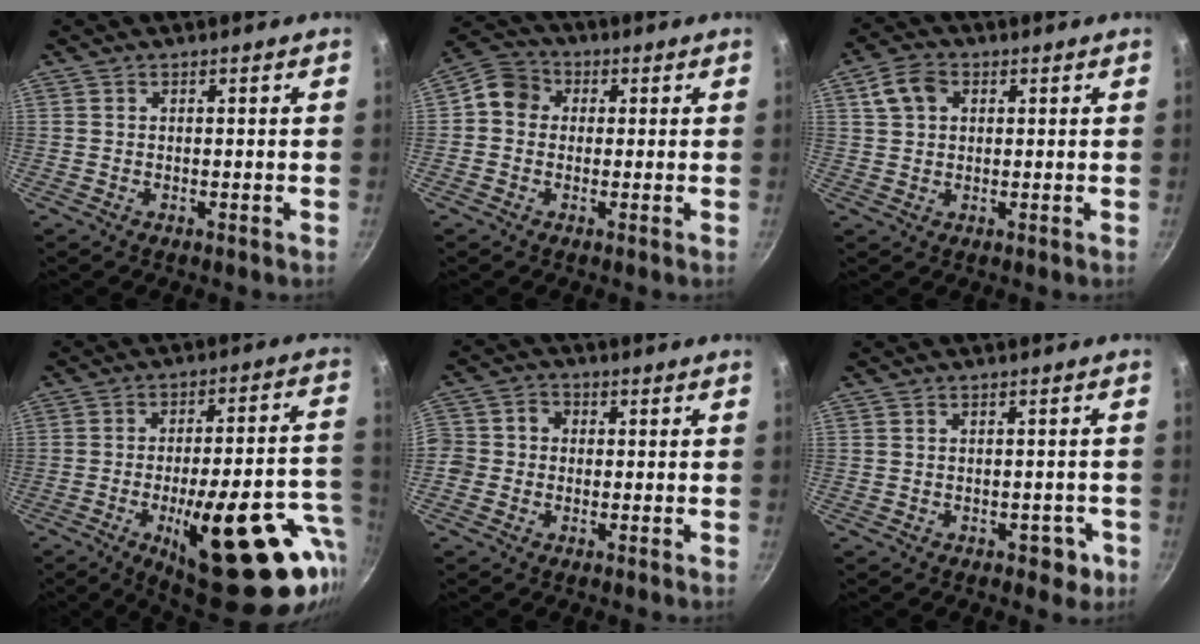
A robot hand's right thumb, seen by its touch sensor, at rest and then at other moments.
{"total": 6.4, "force": [0.4, 5.7, 2.8], "torque": [-0.024, 0.014, -0.015]}
{"total": 5.9, "force": [2.0, 4.2, 3.6], "torque": [-0.058, 0.007, 0.032]}
{"total": 28.3, "force": [-9.8, 10.1, 24.6], "torque": [-0.291, 0.017, -0.126]}
{"total": 5.6, "force": [-1.0, 5.1, 2.1], "torque": [-0.018, 0.015, -0.036]}
{"total": 3.6, "force": [-1.5, 2.4, 2.2], "torque": [-0.001, 0.017, -0.006]}